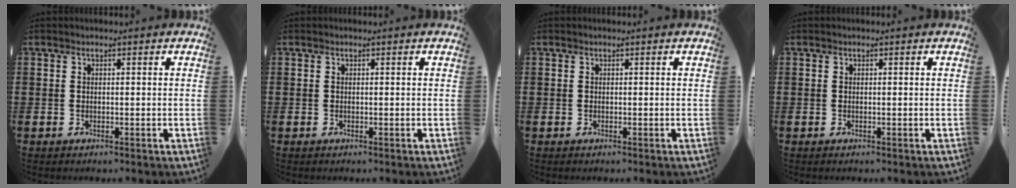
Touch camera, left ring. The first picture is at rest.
{"total": 0.0}
{"total": 0.0}
{"total": 0.0}